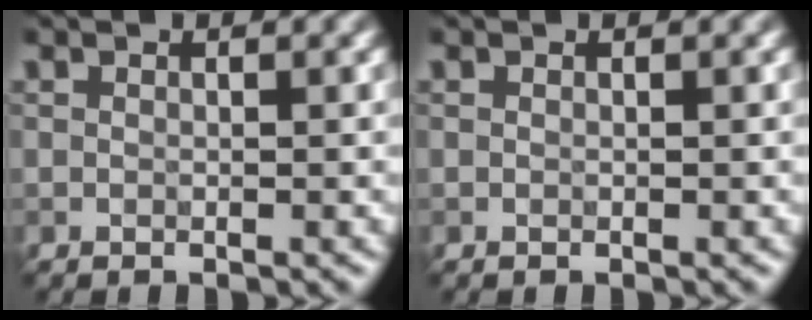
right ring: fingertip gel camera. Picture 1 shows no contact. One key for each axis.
{"total": 0.0}